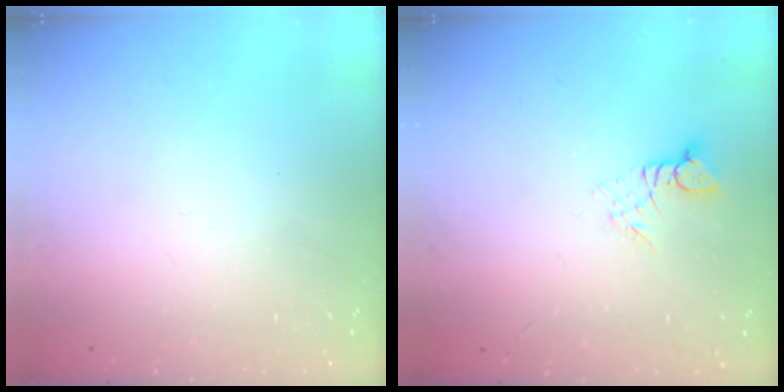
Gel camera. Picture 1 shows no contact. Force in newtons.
{"total": 3.0, "press": 3.0, "slide": 0.2}